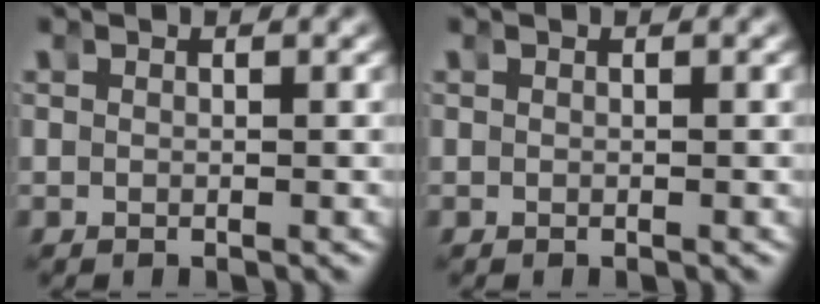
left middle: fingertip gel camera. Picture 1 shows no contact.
{"total": 0.0}